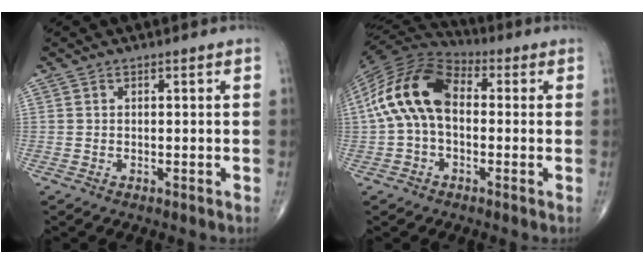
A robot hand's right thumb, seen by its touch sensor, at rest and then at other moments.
{"total": 15.5, "force": [0.7, 9.7, 12.1], "torque": [-0.229, 0.038, -0.001]}